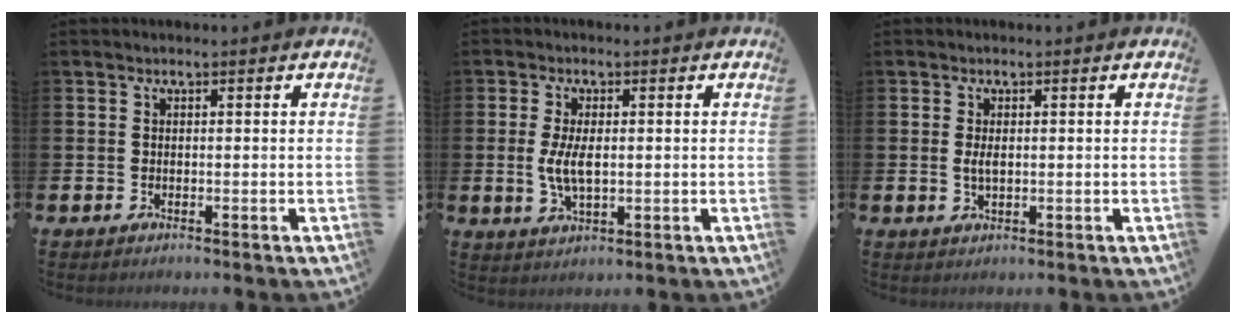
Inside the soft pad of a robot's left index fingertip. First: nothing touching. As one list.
[{"total": 4.4, "force": [0.2, 2.0, 4.0], "torque": [-0.079, 0.001, -0.001]}, {"total": 1.8, "force": [0.2, 0.8, 1.6], "torque": [-0.027, 0.001, 0.000]}]